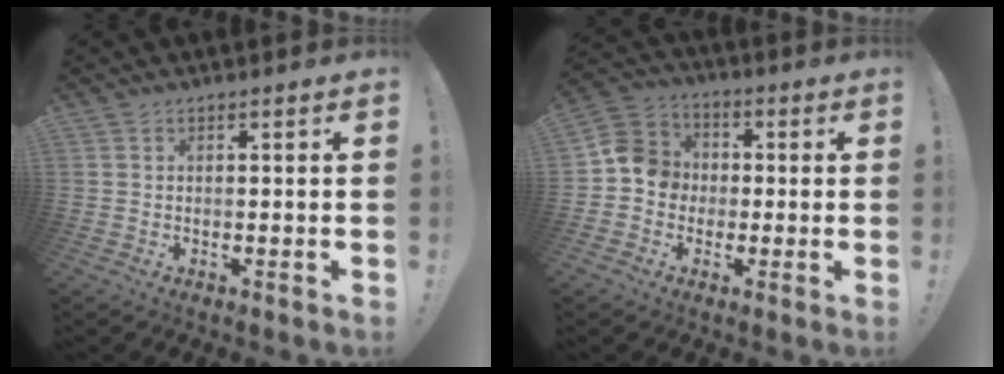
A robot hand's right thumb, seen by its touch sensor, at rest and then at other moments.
{"total": 9.5, "force": [-2.0, 8.8, 3.2], "torque": [-0.043, 0.033, -0.030]}